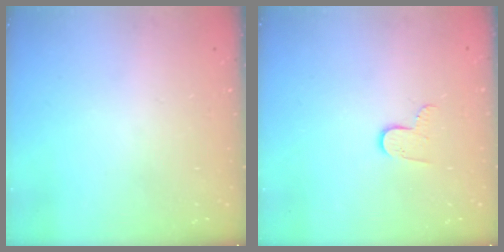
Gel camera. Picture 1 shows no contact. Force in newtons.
{"total": 5.2, "press": 5.2, "slide": 0.4}